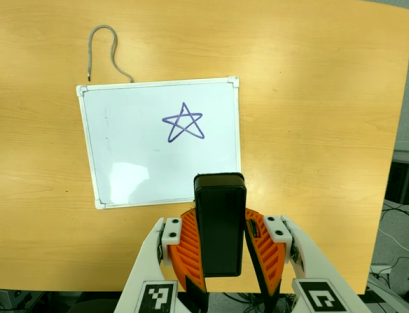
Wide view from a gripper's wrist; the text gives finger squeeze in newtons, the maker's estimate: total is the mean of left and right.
{"total": 7.9, "left": 7.4, "right": 8.4}